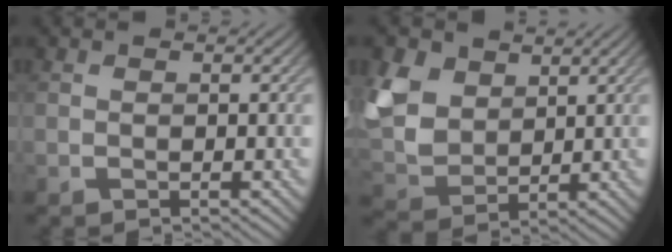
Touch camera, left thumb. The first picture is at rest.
{"total": 8.5, "force": [4.1, 5.7, 4.8], "torque": [-0.150, 0.010, 0.086]}